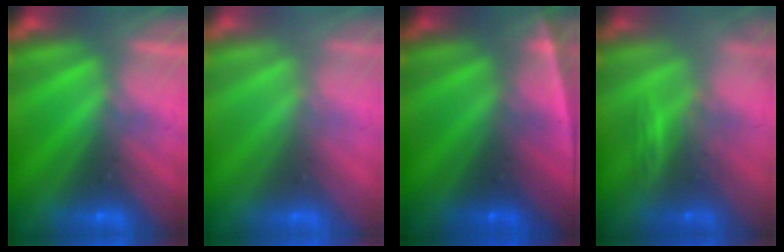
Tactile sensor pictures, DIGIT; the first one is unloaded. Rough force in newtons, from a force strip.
{"total": 2.5}
{"total": 2.6}
{"total": 3.4}